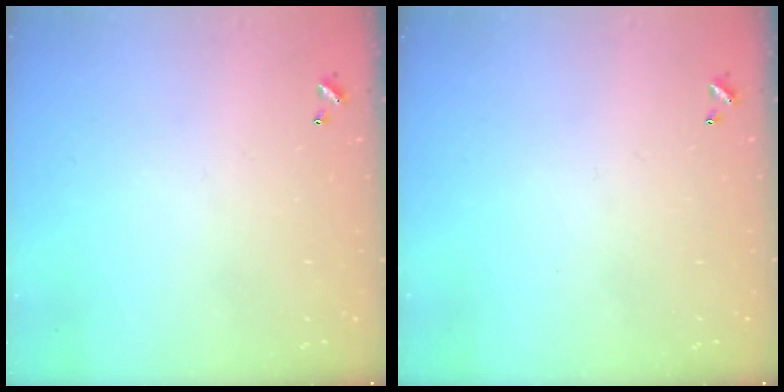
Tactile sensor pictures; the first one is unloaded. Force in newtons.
{"total": 0.0}